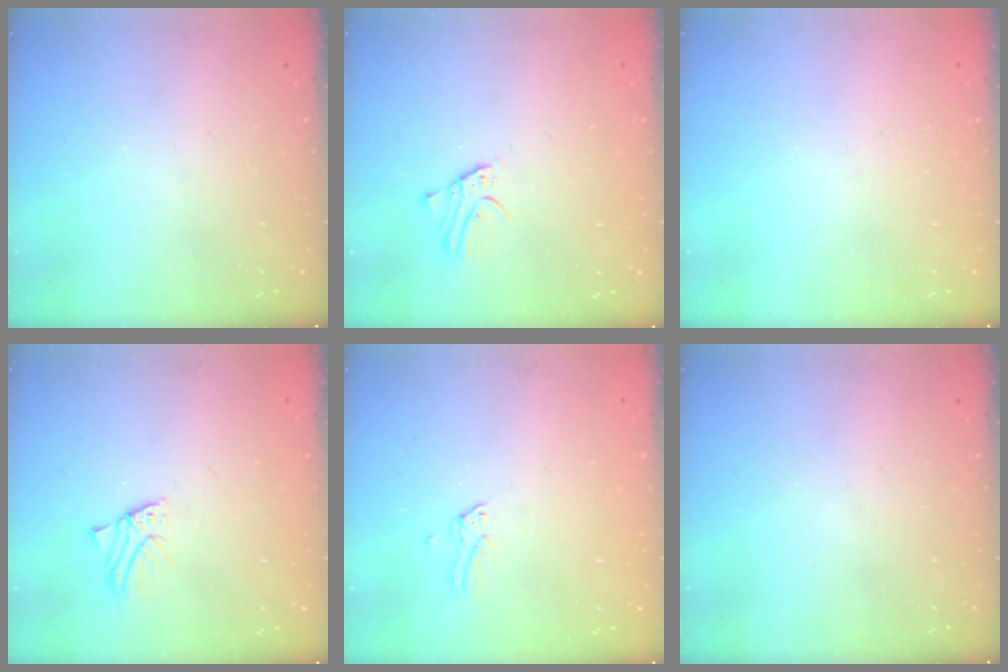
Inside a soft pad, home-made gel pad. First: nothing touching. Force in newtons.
{"total": 2.7, "press": 2.7, "slide": 0.3}
{"total": 0.0}
{"total": 1.4, "press": 1.4, "slide": 0.1}
{"total": 0.0}
{"total": 0.0}